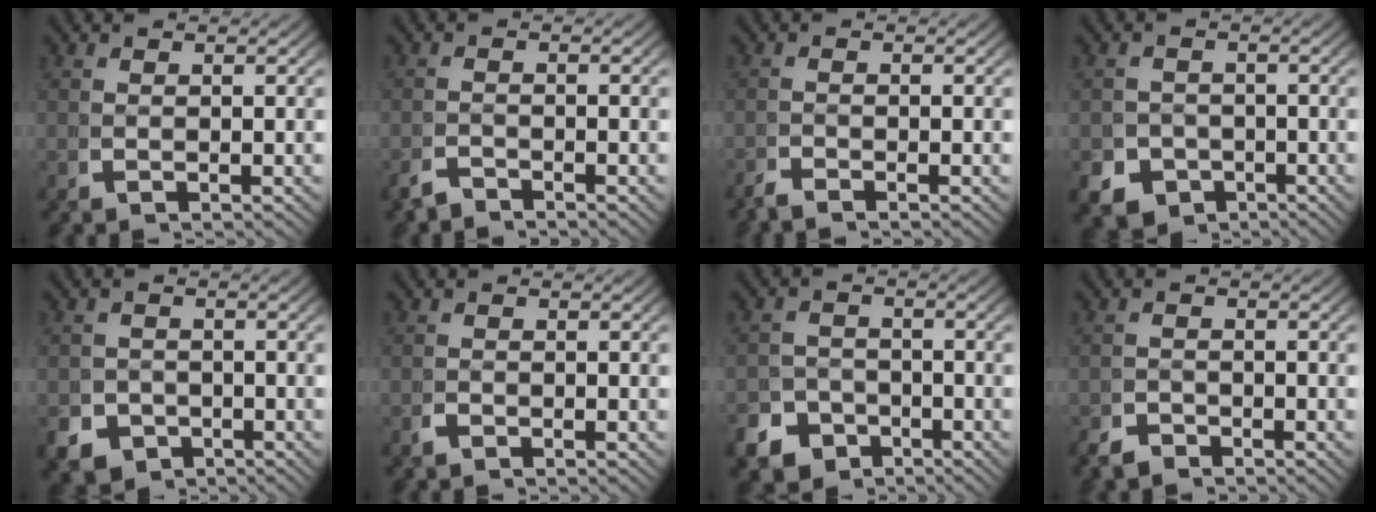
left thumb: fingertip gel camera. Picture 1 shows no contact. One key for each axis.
{"total": 1.7, "fx": -1.7, "fy": 0.2, "fz": 0.1, "tx": 0.002, "ty": -0.009, "tz": -0.032}
{"total": 1.2, "fx": -1.2, "fy": -0.2, "fz": 0.1, "tx": 0.007, "ty": -0.002, "tz": -0.030}
{"total": 7.0, "fx": -4.1, "fy": 5.2, "fz": 2.2, "tx": -0.034, "ty": -0.032, "tz": -0.063}
{"total": 5.9, "fx": -3.6, "fy": 4.3, "fz": 1.8, "tx": -0.030, "ty": -0.029, "tz": -0.054}
{"total": 0.7, "fx": -0.6, "fy": 0.1, "fz": 0.1, "tx": -0.004, "ty": -0.004, "tz": -0.014}
{"total": 7.0, "fx": -4.9, "fy": 4.7, "fz": 1.7, "tx": -0.006, "ty": -0.027, "tz": -0.083}
{"total": 1.9, "fx": -1.8, "fy": 0.4, "fz": -0.1, "tx": 0.008, "ty": -0.013, "tz": -0.032}